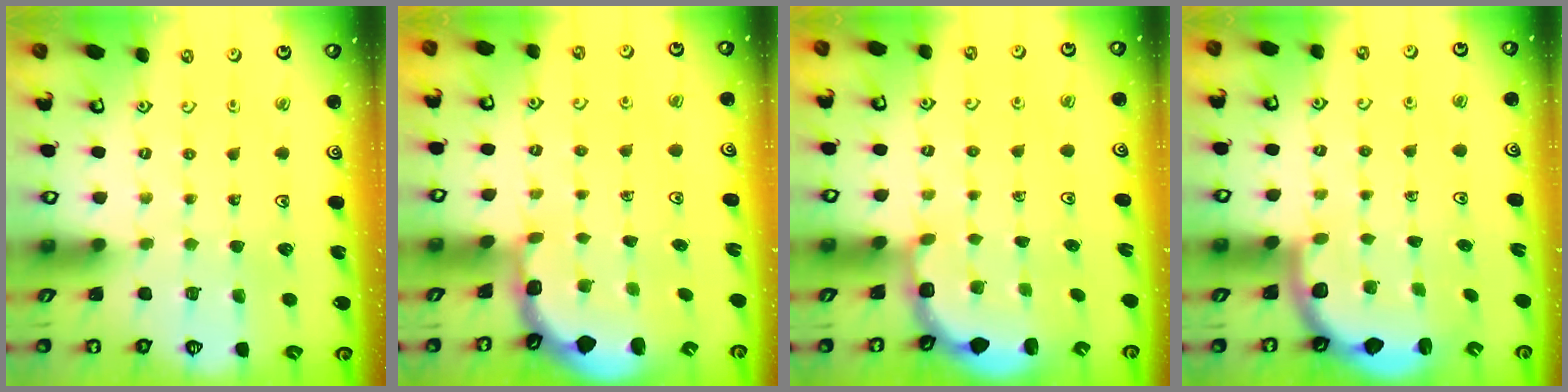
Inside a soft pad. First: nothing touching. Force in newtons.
{"total": 1.7, "press": 1.6, "slide": 0.5}
{"total": 3.0, "press": 2.4, "slide": 1.8}
{"total": 2.6, "press": 2.5, "slide": 0.6}